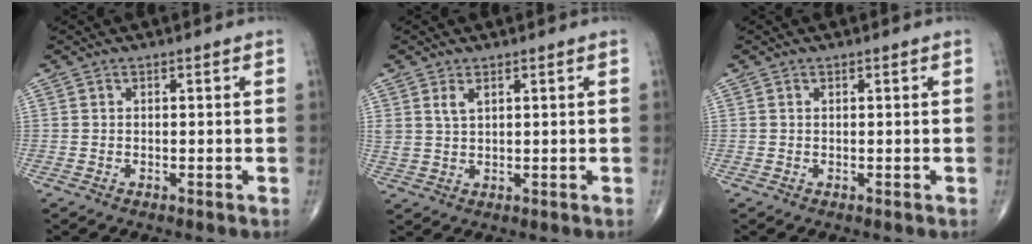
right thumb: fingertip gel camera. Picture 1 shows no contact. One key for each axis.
{"total": 2.7, "fx": 1.5, "fy": 1.3, "fz": 1.9, "tx": -0.039, "ty": -0.005, "tz": 0.036}
{"total": 0.0}